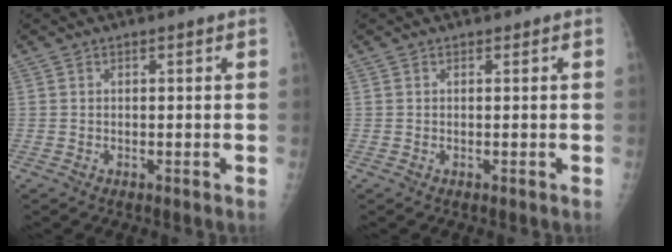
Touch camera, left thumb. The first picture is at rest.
{"total": 0.0}